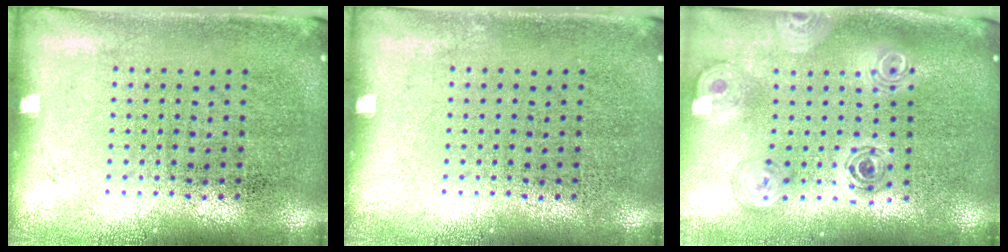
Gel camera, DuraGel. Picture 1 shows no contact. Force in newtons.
{"total": 0.0}
{"total": 1.3, "press": 1.3, "slide": 0.4}